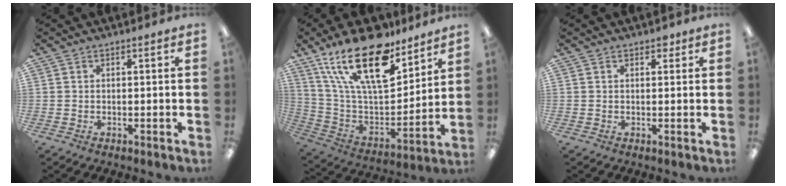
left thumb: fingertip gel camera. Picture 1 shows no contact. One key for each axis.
{"total": 24.4, "fx": 15.9, "fy": 10.0, "fz": 15.6, "tx": -0.308, "ty": -0.094, "tz": 0.277}
{"total": 1.6, "fx": 1.0, "fy": 1.0, "fz": 0.8, "tx": -0.001, "ty": -0.004, "tz": 0.015}